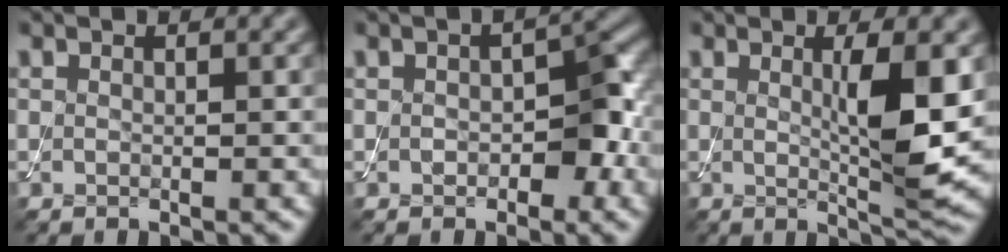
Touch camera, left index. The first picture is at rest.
{"total": 3.8, "force": [-0.7, 2.2, 3.0], "torque": [-0.032, 0.003, -0.012]}
{"total": 5.7, "force": [0.7, 1.0, 5.6], "torque": [-0.089, -0.011, 0.015]}